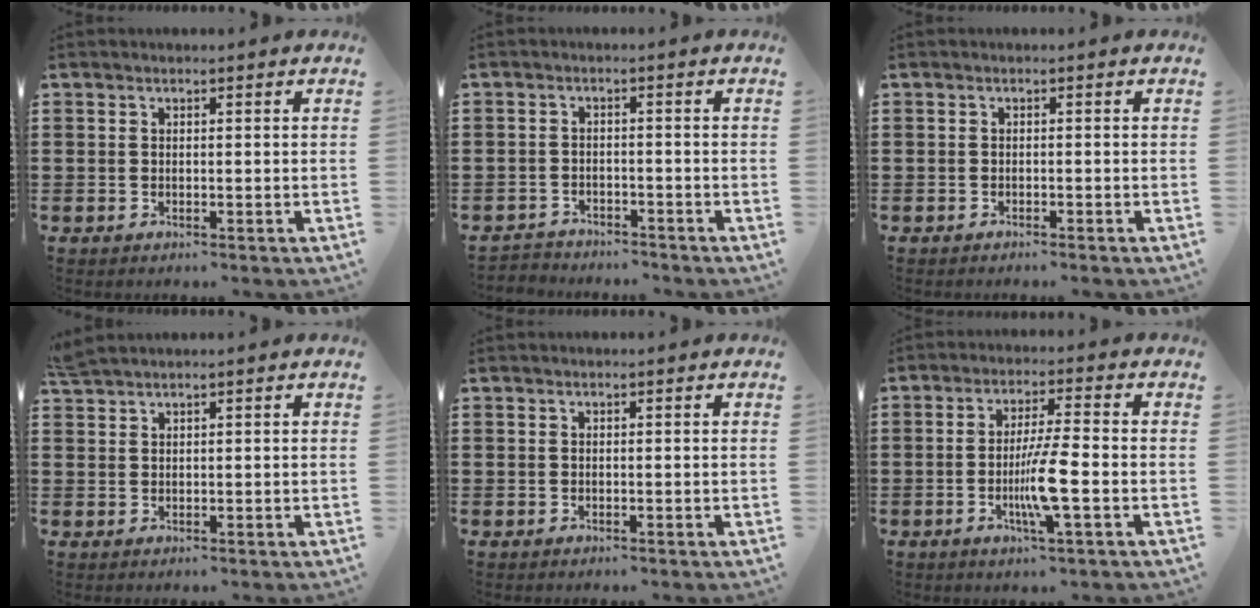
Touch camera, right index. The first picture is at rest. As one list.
[{"total": 2.5, "force": [-2.4, 0.5, -0.3], "torque": [-0.003, 0.001, -0.055]}, {"total": 0.7, "force": [-0.7, -0.1, 0.1], "torque": [-0.005, -0.003, -0.013]}, {"total": 1.7, "force": [1.6, -0.1, 0.4], "torque": [-0.012, -0.001, 0.032]}, {"total": 0.0}, {"total": 7.4, "force": [-2.0, 0.4, 7.1], "torque": [-0.139, -0.016, -0.041]}]